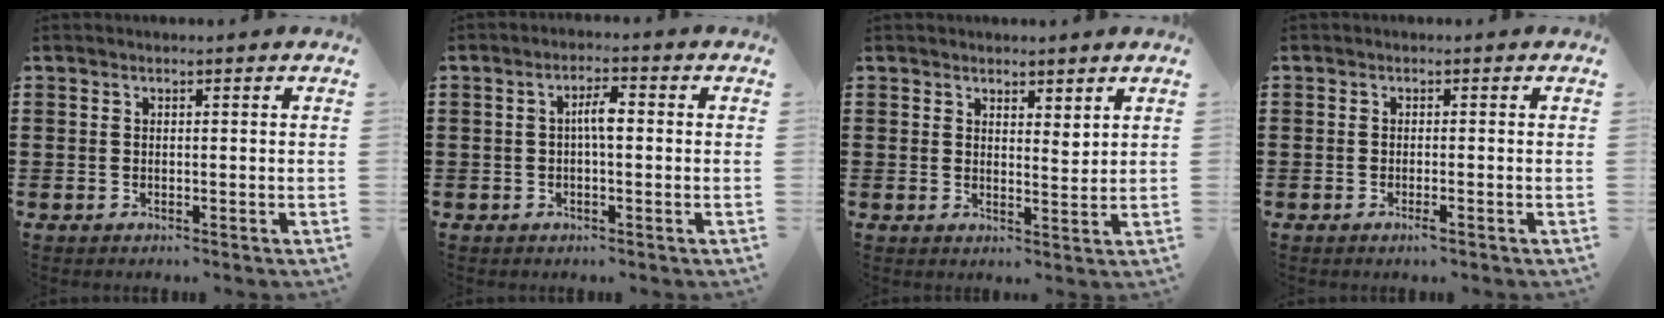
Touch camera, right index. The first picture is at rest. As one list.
[{"total": 3.3, "force": [-0.1, 0.9, 3.2], "torque": [-0.059, 0.006, -0.004]}, {"total": 2.4, "force": [2.2, 0.9, 0.3], "torque": [-0.011, 0.003, 0.044]}, {"total": 1.3, "force": [-0.7, -0.1, 1.1], "torque": [-0.018, -0.005, -0.012]}]